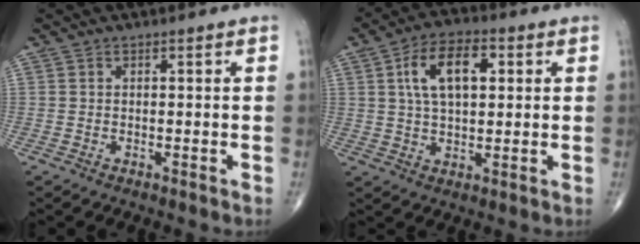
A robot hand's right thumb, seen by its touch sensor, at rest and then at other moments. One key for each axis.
{"total": 11.0, "fx": 2.9, "fy": 5.8, "fz": 8.9, "tx": -0.144, "ty": 0.010, "tz": 0.046}